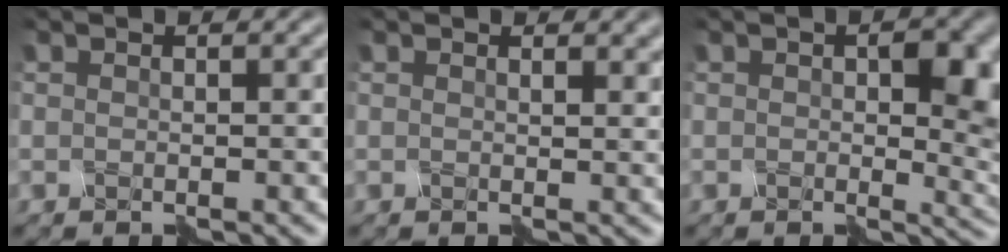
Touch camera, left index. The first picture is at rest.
{"total": 2.3, "force": [1.3, 1.1, 1.5], "torque": [-0.004, 0.002, 0.014]}
{"total": 6.4, "force": [0.8, 3.1, 5.6], "torque": [-0.060, -0.001, 0.009]}